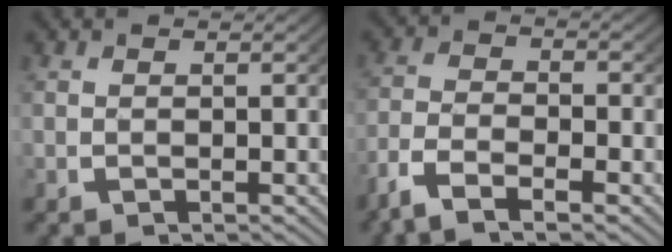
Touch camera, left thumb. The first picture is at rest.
{"total": 5.5, "force": [-3.3, 2.5, 3.6], "torque": [-0.083, -0.011, -0.058]}